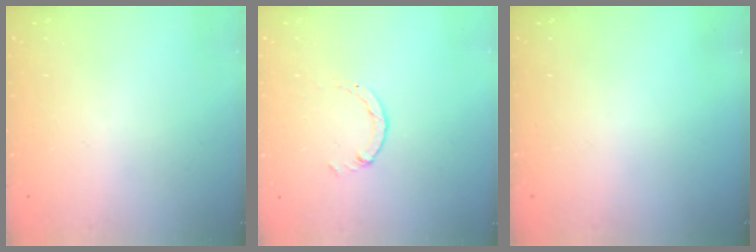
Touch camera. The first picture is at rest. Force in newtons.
{"total": 1.1, "press": 1.1, "slide": 0.2}
{"total": 0.0}